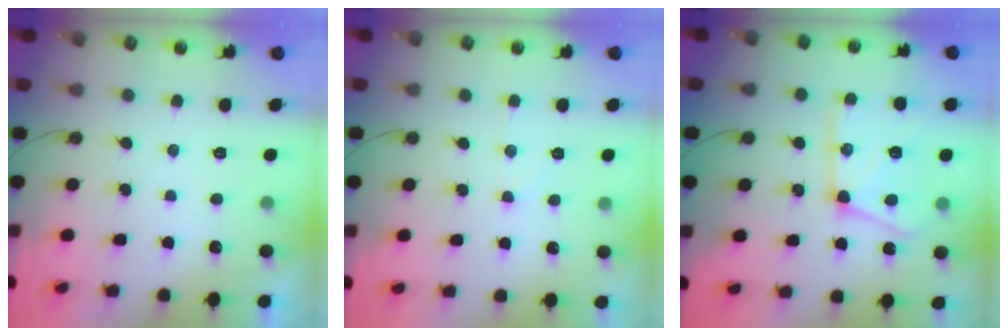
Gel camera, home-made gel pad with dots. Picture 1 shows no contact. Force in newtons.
{"total": 5.3, "press": 5.3, "slide": 0.5}
{"total": 18.6, "press": 18.5, "slide": 2.0}